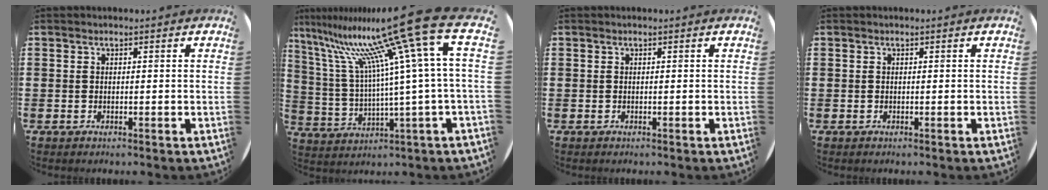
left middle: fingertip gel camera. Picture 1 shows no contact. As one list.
[{"total": 16.9, "force": [12.0, 1.3, 11.7], "torque": [-0.239, -0.075, 0.193]}, {"total": 0.0}, {"total": 0.0}]